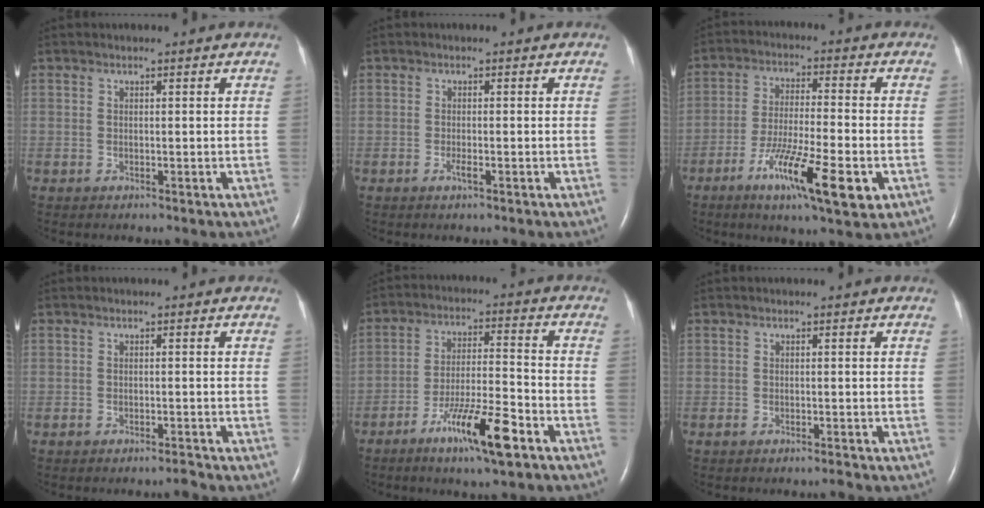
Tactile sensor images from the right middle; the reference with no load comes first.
{"total": 1.1, "force": [-0.5, 0.1, 1.0], "torque": [-0.023, -0.002, -0.009]}
{"total": 12.6, "force": [-5.6, 1.6, 11.2], "torque": [-0.199, -0.022, -0.091]}
{"total": 1.1, "force": [-1.0, 0.0, 0.4], "torque": [-0.006, -0.001, -0.016]}
{"total": 10.6, "force": [-6.2, 0.7, 8.6], "torque": [-0.156, -0.012, -0.108]}
{"total": 0.9, "force": [-0.8, 0.0, 0.5], "torque": [-0.011, -0.001, -0.014]}